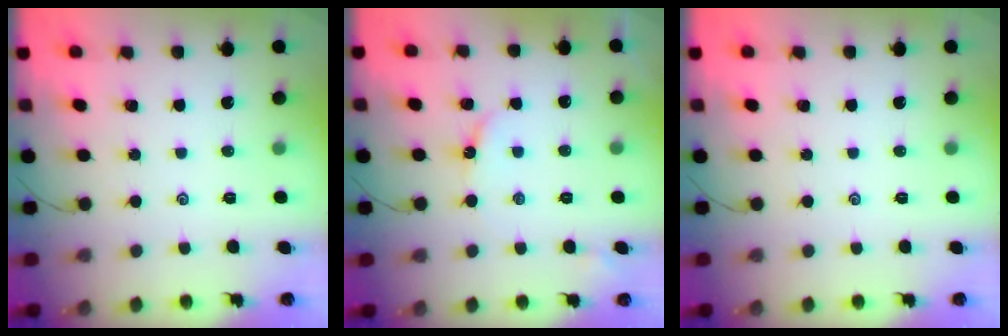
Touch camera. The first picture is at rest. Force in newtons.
{"total": 4.1, "press": 4.1, "slide": 0.4}
{"total": 0.0}